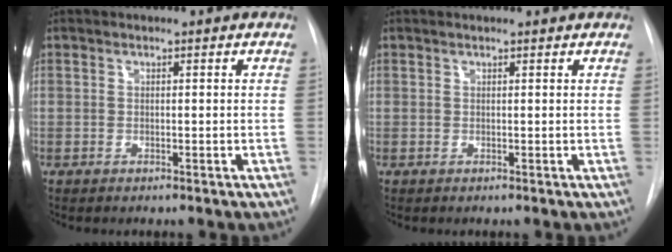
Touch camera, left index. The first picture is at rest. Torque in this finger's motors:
{"motor_torque": [0.76, -1.38, -0.03, 0.00]}